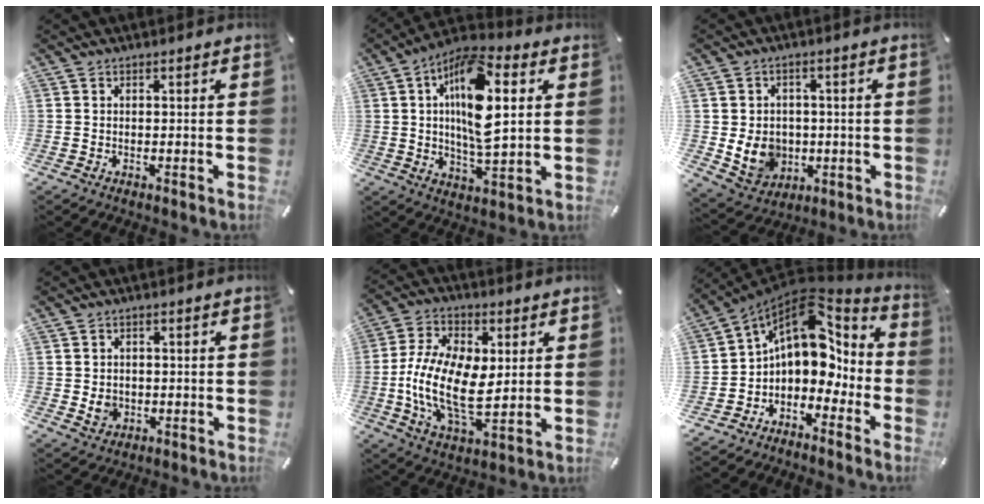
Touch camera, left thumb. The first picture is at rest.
{"total": 16.1, "force": [4.1, 6.9, 13.9], "torque": [-0.254, -0.011, 0.067]}
{"total": 9.3, "force": [-1.0, 8.3, 4.2], "torque": [-0.099, 0.006, -0.014]}
{"total": 3.5, "force": [-0.1, 3.1, 1.6], "torque": [-0.021, -0.004, -0.006]}
{"total": 15.6, "force": [0.0, 9.3, 12.5], "torque": [-0.264, -0.002, 0.002]}
{"total": 12.9, "force": [3.4, 9.2, 8.4], "torque": [-0.132, -0.038, 0.057]}